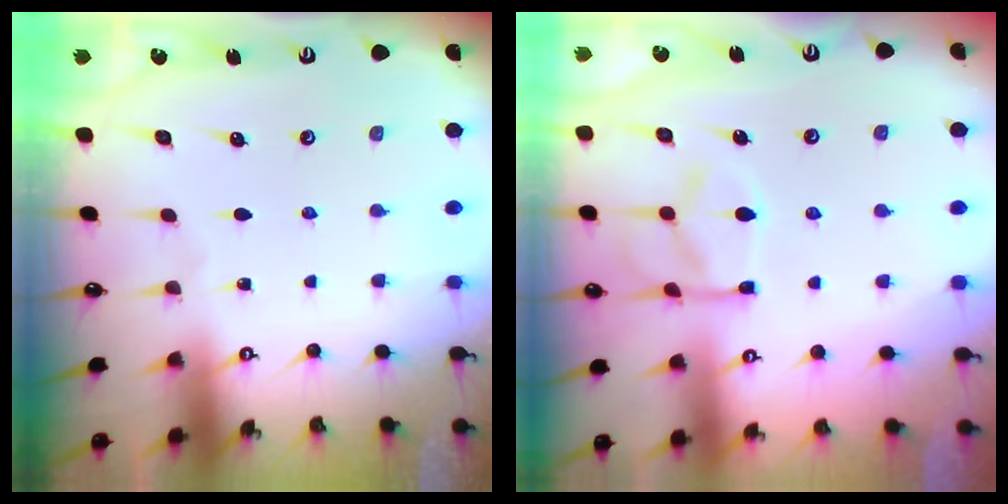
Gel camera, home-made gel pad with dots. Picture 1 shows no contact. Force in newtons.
{"total": 8.7, "press": 8.5, "slide": 1.6}